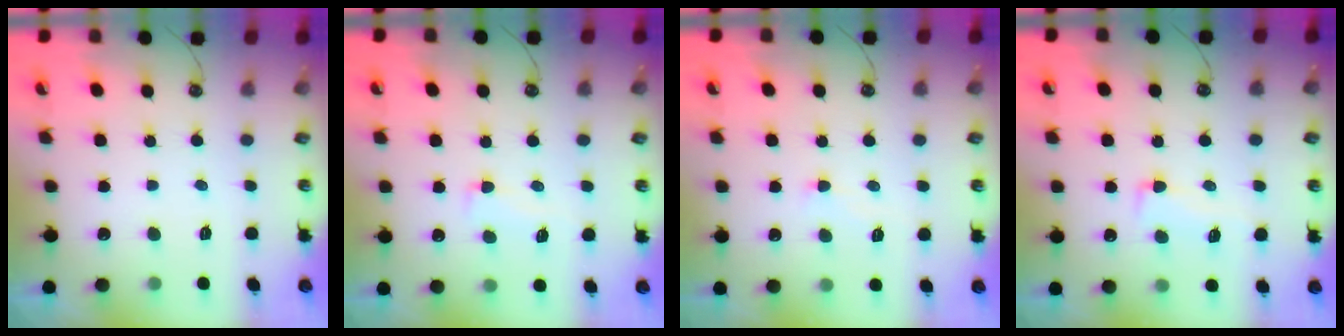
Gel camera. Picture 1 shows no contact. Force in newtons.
{"total": 1.6, "press": 1.1, "slide": 1.1}
{"total": 0.0}
{"total": 2.2, "press": 1.5, "slide": 1.6}